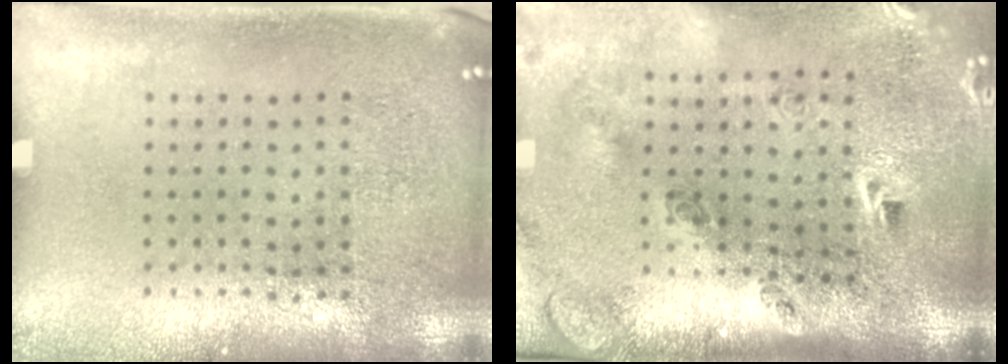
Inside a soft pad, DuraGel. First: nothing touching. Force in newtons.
{"total": 3.0, "press": 1.9, "slide": 2.2}